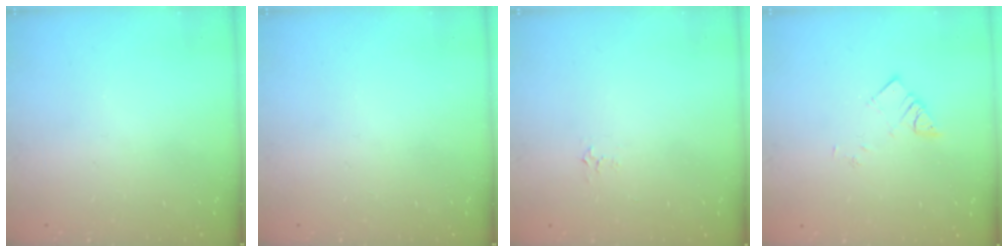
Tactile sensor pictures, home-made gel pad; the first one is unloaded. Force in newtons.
{"total": 0.0}
{"total": 3.2, "press": 3.1, "slide": 0.5}
{"total": 3.7, "press": 3.7, "slide": 0.1}